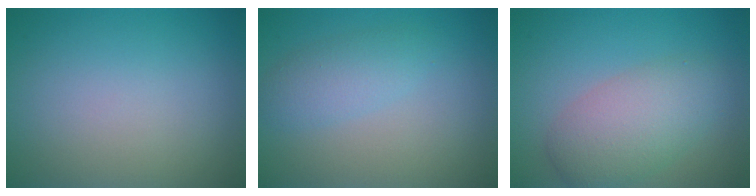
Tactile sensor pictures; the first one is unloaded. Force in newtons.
{"total": 2.4, "press": 2.4, "slide": 0.1}
{"total": 5.0, "press": 5.0, "slide": 0.2}